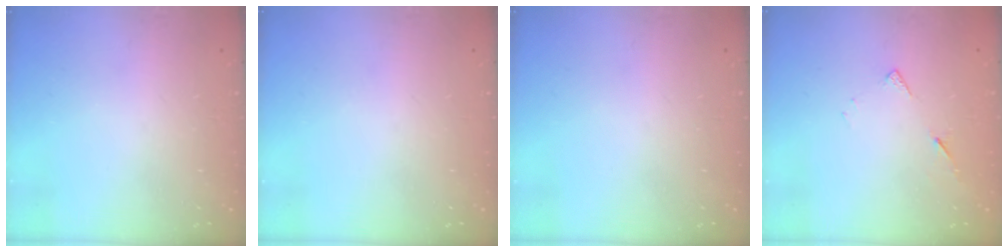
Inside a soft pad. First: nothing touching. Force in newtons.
{"total": 0.0}
{"total": 0.0}
{"total": 5.8, "press": 5.8, "slide": 0.7}